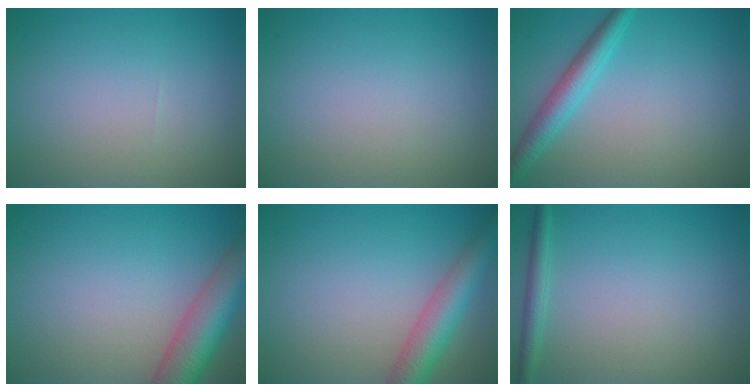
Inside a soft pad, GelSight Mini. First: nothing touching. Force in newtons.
{"total": 0.0}
{"total": 3.1, "press": 3.1, "slide": 0.2}
{"total": 6.9, "press": 6.9, "slide": 0.5}
{"total": 4.7, "press": 4.6, "slide": 0.2}
{"total": 1.5, "press": 1.5, "slide": 0.1}